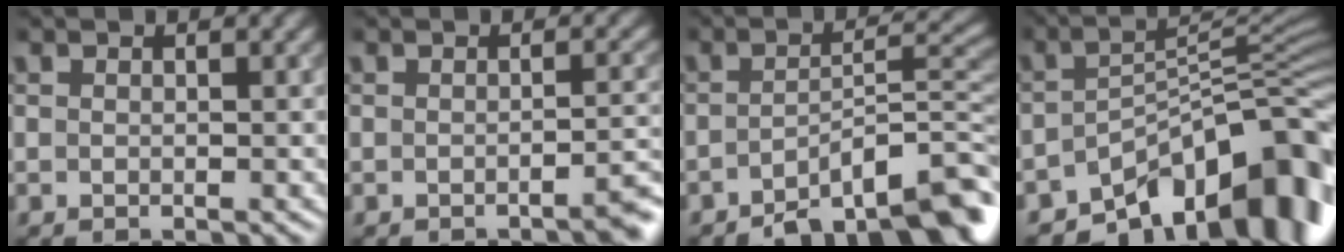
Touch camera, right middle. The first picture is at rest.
{"total": 2.2, "force": [-1.6, 0.4, 1.5], "torque": [-0.007, 0.008, -0.028]}
{"total": 8.6, "force": [-6.1, 2.3, 5.6], "torque": [-0.064, 0.009, -0.097]}
{"total": 12.7, "force": [-7.9, 5.0, 8.6], "torque": [-0.109, 0.004, -0.124]}